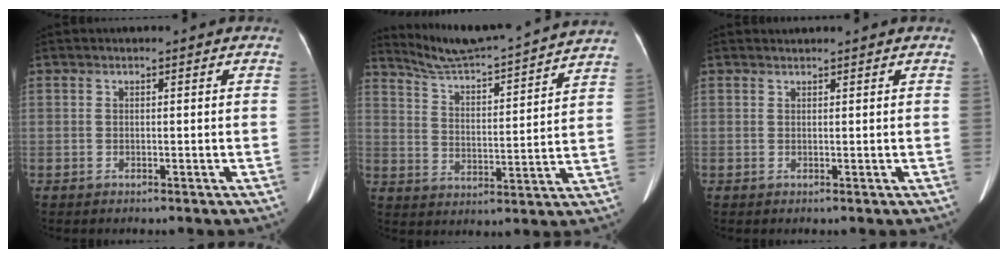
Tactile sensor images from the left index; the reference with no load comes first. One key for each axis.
{"total": 18.7, "fx": 17.7, "fy": -0.8, "fz": 6.2, "tx": -0.110, "ty": -0.018, "tz": 0.252}
{"total": 0.7, "fx": 0.7, "fy": -0.1, "fz": -0.1, "tx": -0.006, "ty": 0.010, "tz": 0.017}